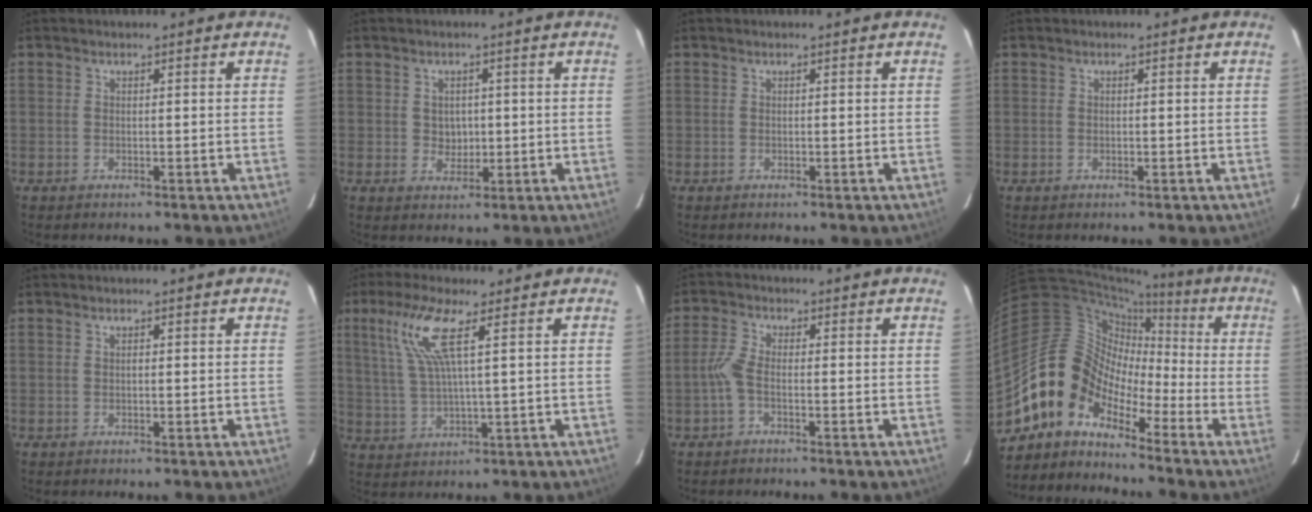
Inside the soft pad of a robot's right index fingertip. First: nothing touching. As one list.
[{"total": 3.1, "force": [0.1, 2.9, 1.2], "torque": [-0.016, 0.003, 0.007]}, {"total": 0.0}, {"total": 0.0}, {"total": 0.0}, {"total": 8.6, "force": [3.7, 0.7, 7.7], "torque": [-0.162, 0.004, 0.083]}, {"total": 3.1, "force": [-1.3, 0.9, 2.6], "torque": [-0.069, 0.006, -0.030]}, {"total": 10.6, "force": [-7.5, 6.8, 3.3], "torque": [-0.057, 0.037, -0.170]}]